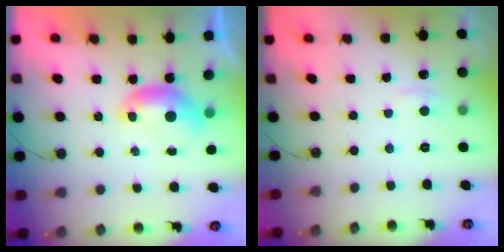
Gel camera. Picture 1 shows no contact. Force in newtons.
{"total": 2.9, "press": 2.8, "slide": 0.5}